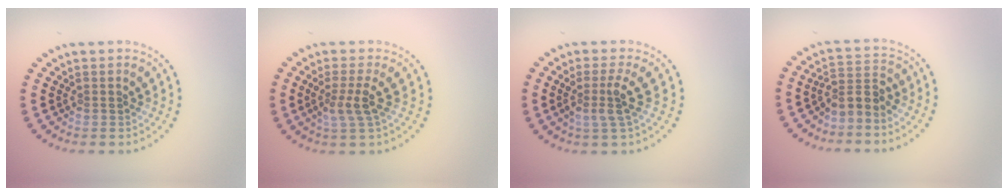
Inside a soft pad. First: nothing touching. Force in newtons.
{"total": 2.5, "press": 1.9, "slide": 1.6}
{"total": 2.8, "press": 2.1, "slide": 1.8}
{"total": 2.6, "press": 1.9, "slide": 1.8}